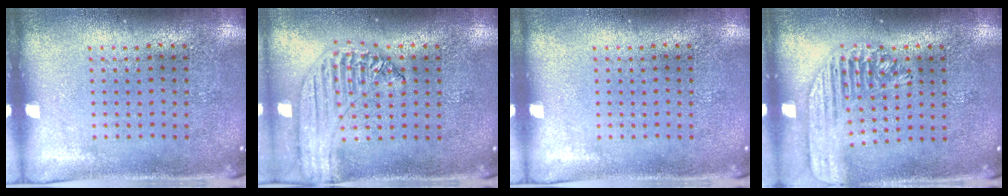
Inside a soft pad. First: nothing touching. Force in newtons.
{"total": 1.3, "press": 1.3, "slide": 0.1}
{"total": 0.0}
{"total": 1.6, "press": 1.4, "slide": 0.6}